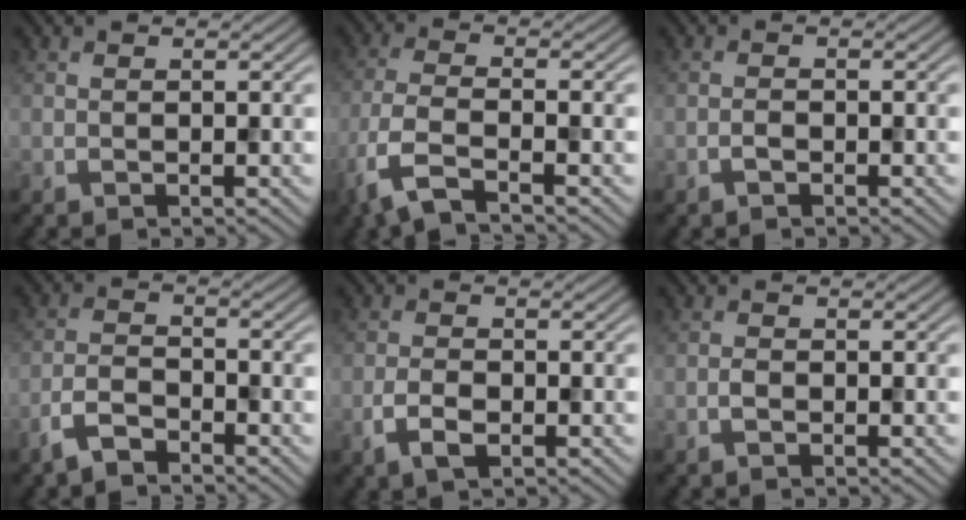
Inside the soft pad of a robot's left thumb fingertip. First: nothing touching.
{"total": 6.5, "force": [-4.0, 1.7, 4.8], "torque": [-0.109, -0.010, -0.099]}
{"total": 1.0, "force": [-0.6, 0.4, 0.6], "torque": [-0.009, 0.002, -0.013]}
{"total": 4.0, "force": [-3.1, 1.3, 2.1], "torque": [-0.048, 0.000, -0.075]}
{"total": 3.0, "force": [-1.4, 1.4, 2.2], "torque": [-0.046, -0.004, -0.030]}
{"total": 1.0, "force": [-0.4, 0.5, 0.7], "torque": [-0.013, 0.001, -0.010]}